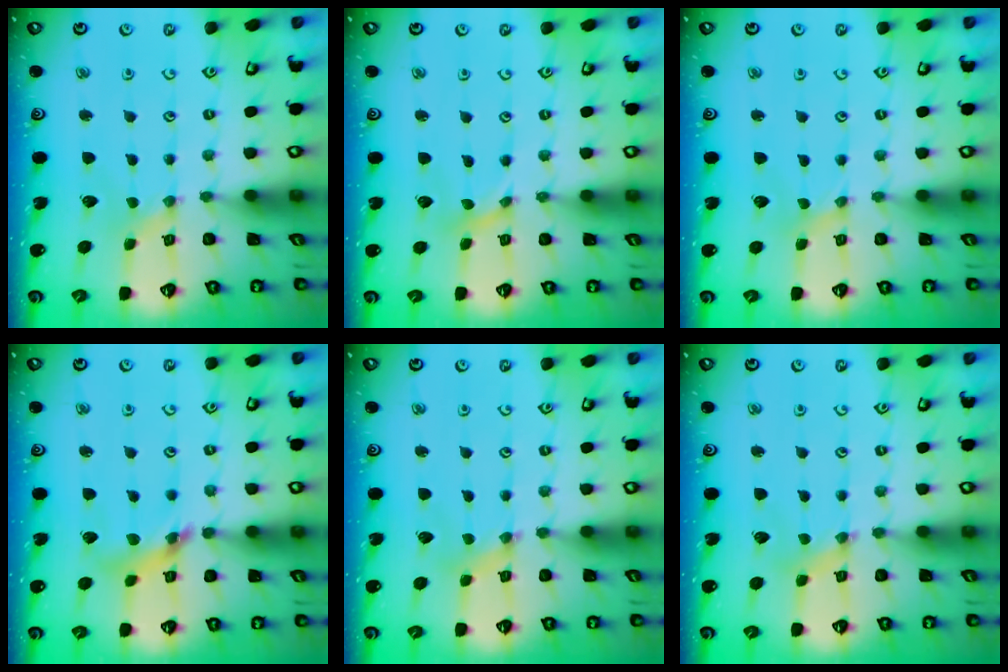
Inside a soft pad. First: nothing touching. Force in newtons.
{"total": 0.0}
{"total": 0.0}
{"total": 11.3, "press": 11.2, "slide": 1.6}
{"total": 1.3, "press": 1.3, "slide": 0.3}
{"total": 1.3, "press": 1.3, "slide": 0.3}